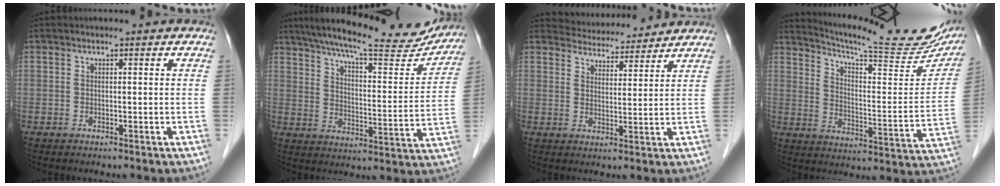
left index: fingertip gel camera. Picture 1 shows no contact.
{"total": 22.1, "force": [19.4, 3.4, 9.9], "torque": [-0.157, -0.021, 0.256]}
{"total": 6.9, "force": [6.8, 1.4, 0.4], "torque": [-0.005, 0.009, 0.093]}
{"total": 21.0, "force": [19.0, 2.3, 8.6], "torque": [-0.127, -0.057, 0.244]}